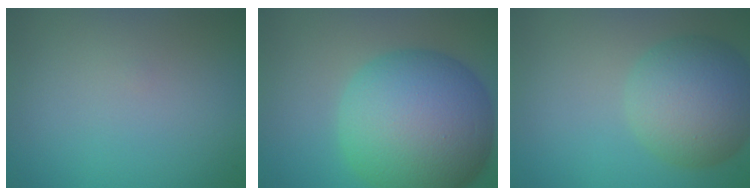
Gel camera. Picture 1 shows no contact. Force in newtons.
{"total": 14.3, "press": 14.3, "slide": 0.2}
{"total": 7.6, "press": 7.6, "slide": 0.3}